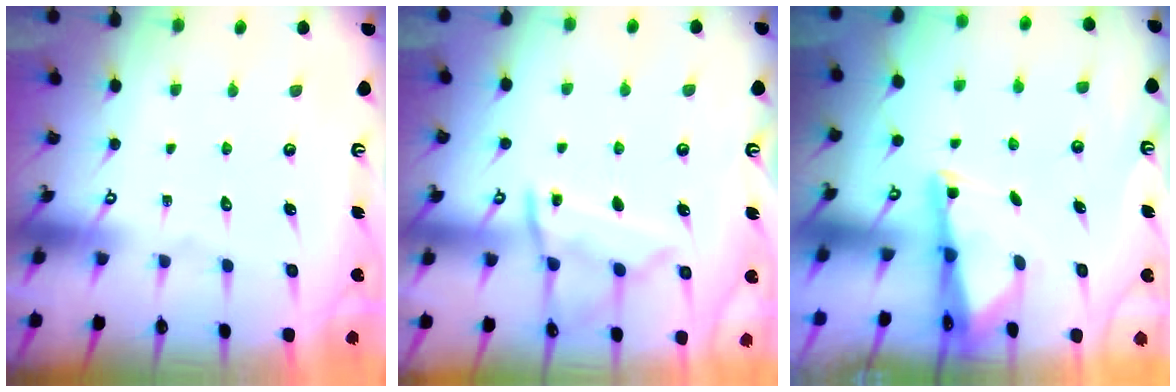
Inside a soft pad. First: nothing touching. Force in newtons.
{"total": 10.7, "press": 10.6, "slide": 1.0}
{"total": 2.0, "press": 1.9, "slide": 0.4}